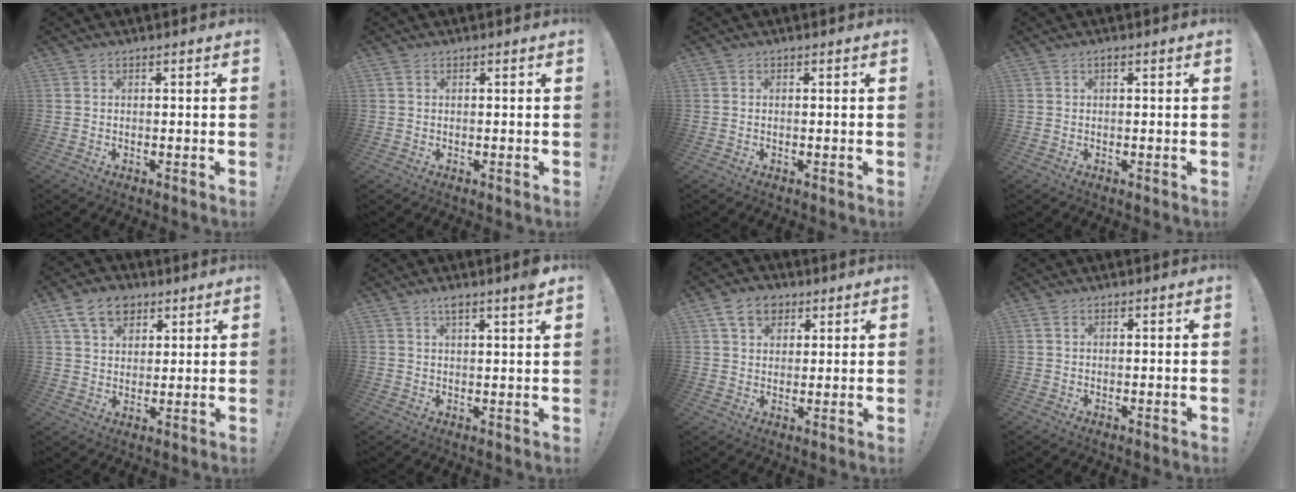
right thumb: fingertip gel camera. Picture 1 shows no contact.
{"total": 0.8, "force": [0.4, 0.1, 0.7], "torque": [-0.016, 0.002, 0.008]}
{"total": 0.0}
{"total": 0.7, "force": [0.1, -0.1, 0.7], "torque": [-0.018, 0.003, 0.001]}
{"total": 11.4, "force": [6.4, 7.9, 5.0], "torque": [-0.075, -0.024, 0.123]}
{"total": 4.1, "force": [2.8, 0.2, 3.0], "torque": [-0.045, -0.013, 0.044]}
{"total": 9.2, "force": [4.8, 6.7, 4.1], "torque": [-0.060, -0.014, 0.093]}
{"total": 1.3, "force": [0.6, 0.3, 1.1], "torque": [-0.023, 0.002, 0.012]}